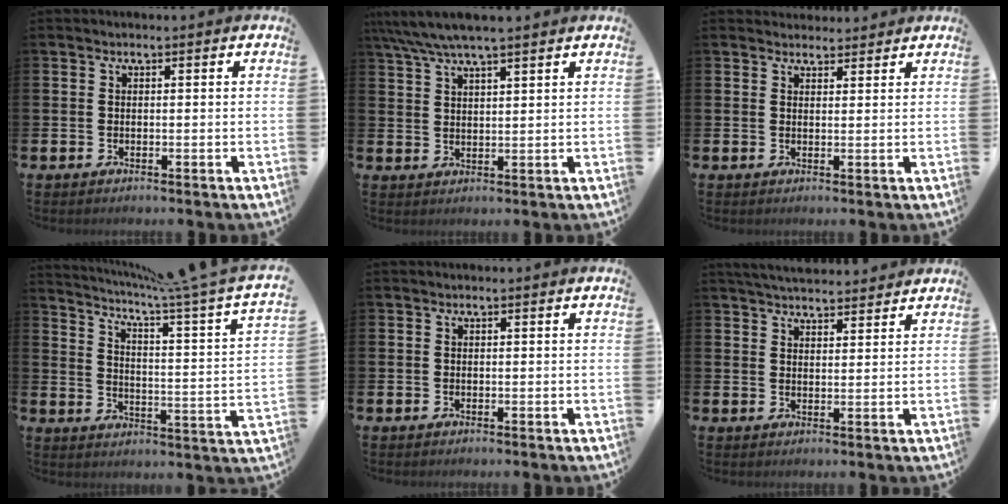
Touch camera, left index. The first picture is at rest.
{"total": 5.4, "force": [4.7, 0.6, 2.5], "torque": [-0.065, -0.009, 0.087]}
{"total": 2.4, "force": [2.3, 0.7, -0.2], "torque": [0.011, -0.012, 0.041]}
{"total": 5.4, "force": [4.3, -0.9, 3.0], "torque": [-0.063, -0.050, 0.062]}
{"total": 0.0}
{"total": 4.2, "force": [4.1, 0.7, 0.6], "torque": [-0.017, -0.018, 0.076]}